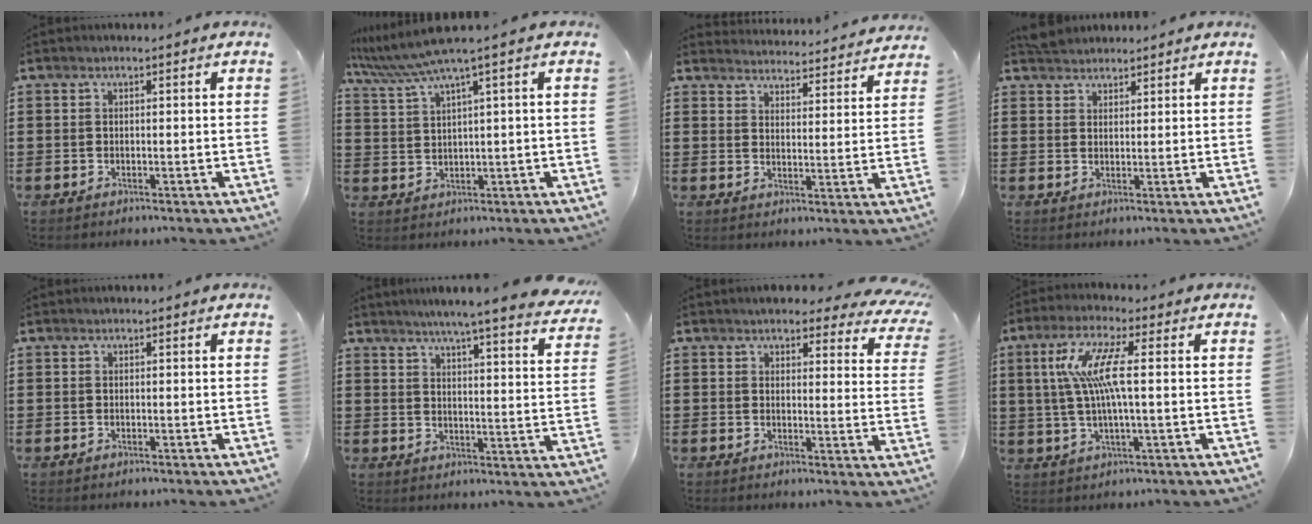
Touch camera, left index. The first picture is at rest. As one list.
[{"total": 4.9, "force": [2.9, -0.3, 4.0], "torque": [-0.094, -0.017, 0.046]}, {"total": 3.8, "force": [3.7, -0.4, -0.5], "torque": [0.002, -0.032, 0.062]}, {"total": 2.3, "force": [2.2, 0.5, -0.3], "torque": [-0.001, 0.003, 0.045]}, {"total": 0.0}, {"total": 5.3, "force": [4.7, -0.6, 2.3], "torque": [-0.056, -0.030, 0.077]}, {"total": 4.2, "force": [3.7, 1.4, 1.2], "torque": [-0.032, -0.011, 0.065]}, {"total": 8.4, "force": [1.2, 1.3, 8.2], "torque": [-0.179, -0.005, 0.009]}]